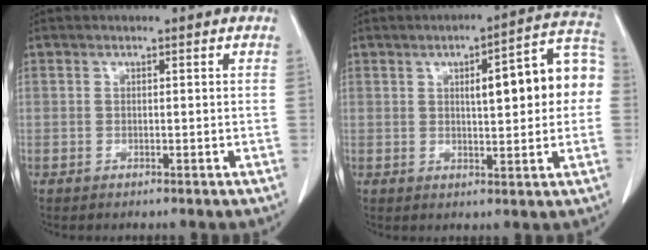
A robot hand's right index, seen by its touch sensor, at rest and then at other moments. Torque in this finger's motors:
{"motor_torque": [0.49, 0.13, 0.44, 0.05]}